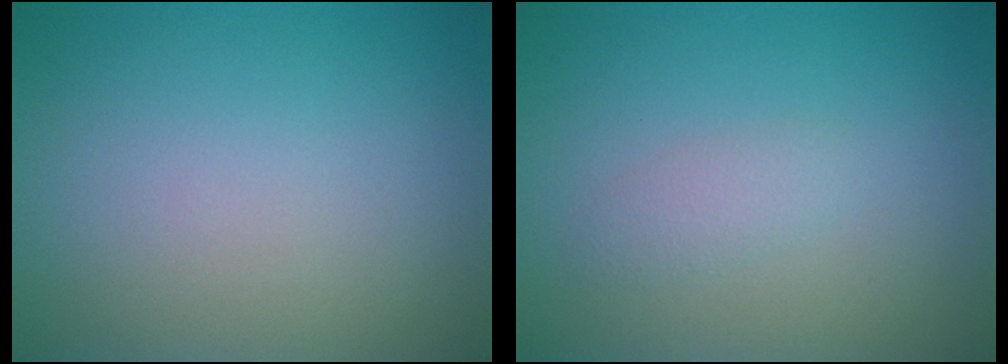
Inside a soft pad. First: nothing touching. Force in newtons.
{"total": 1.2, "press": 1.2, "slide": 0.0}